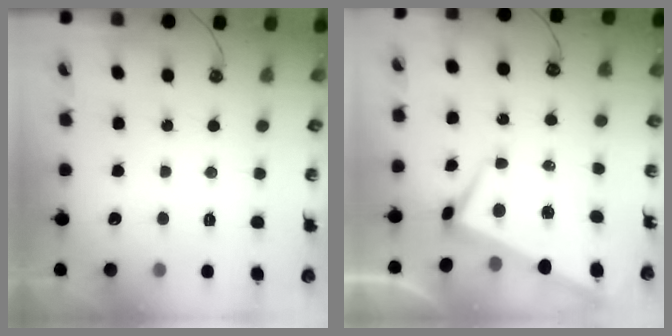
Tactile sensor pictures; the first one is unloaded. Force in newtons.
{"total": 1.1, "press": 0.7, "slide": 0.9}